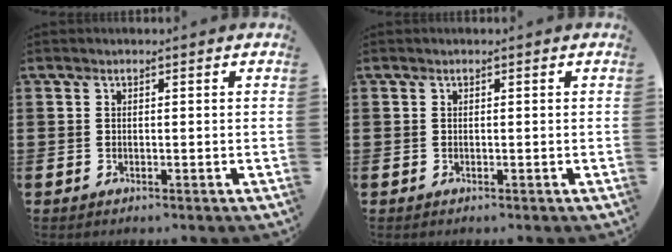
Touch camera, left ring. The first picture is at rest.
{"total": 0.0}